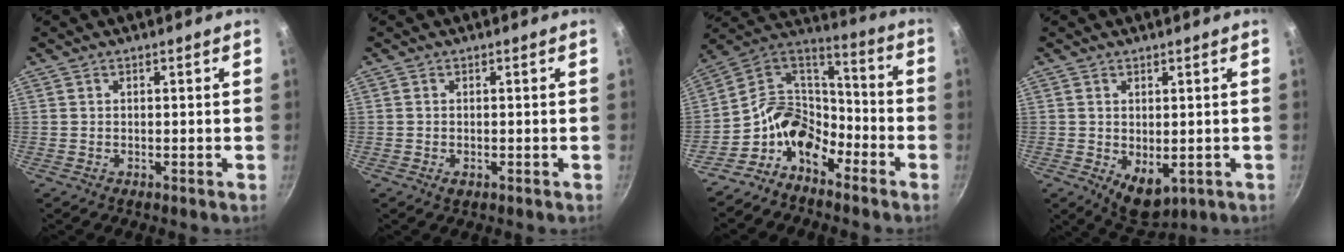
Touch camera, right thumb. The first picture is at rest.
{"total": 1.2, "force": [-0.4, 0.8, 0.8], "torque": [-0.013, -0.001, -0.007]}
{"total": 13.8, "force": [-7.7, 9.2, 6.9], "torque": [-0.091, 0.084, -0.172]}
{"total": 6.2, "force": [-0.6, 3.9, 4.8], "torque": [-0.055, -0.013, 0.004]}